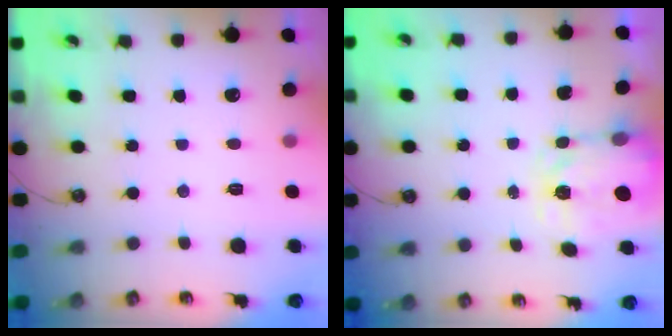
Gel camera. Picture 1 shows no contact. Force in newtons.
{"total": 3.7, "press": 3.6, "slide": 0.5}